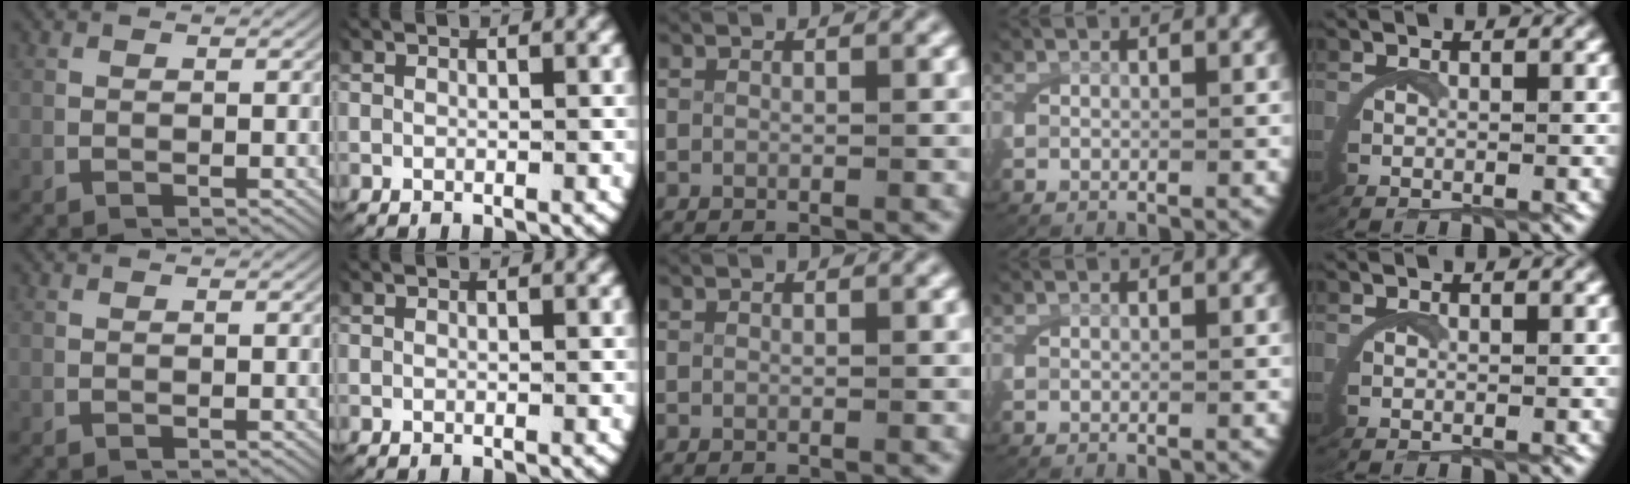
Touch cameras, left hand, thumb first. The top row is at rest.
{}